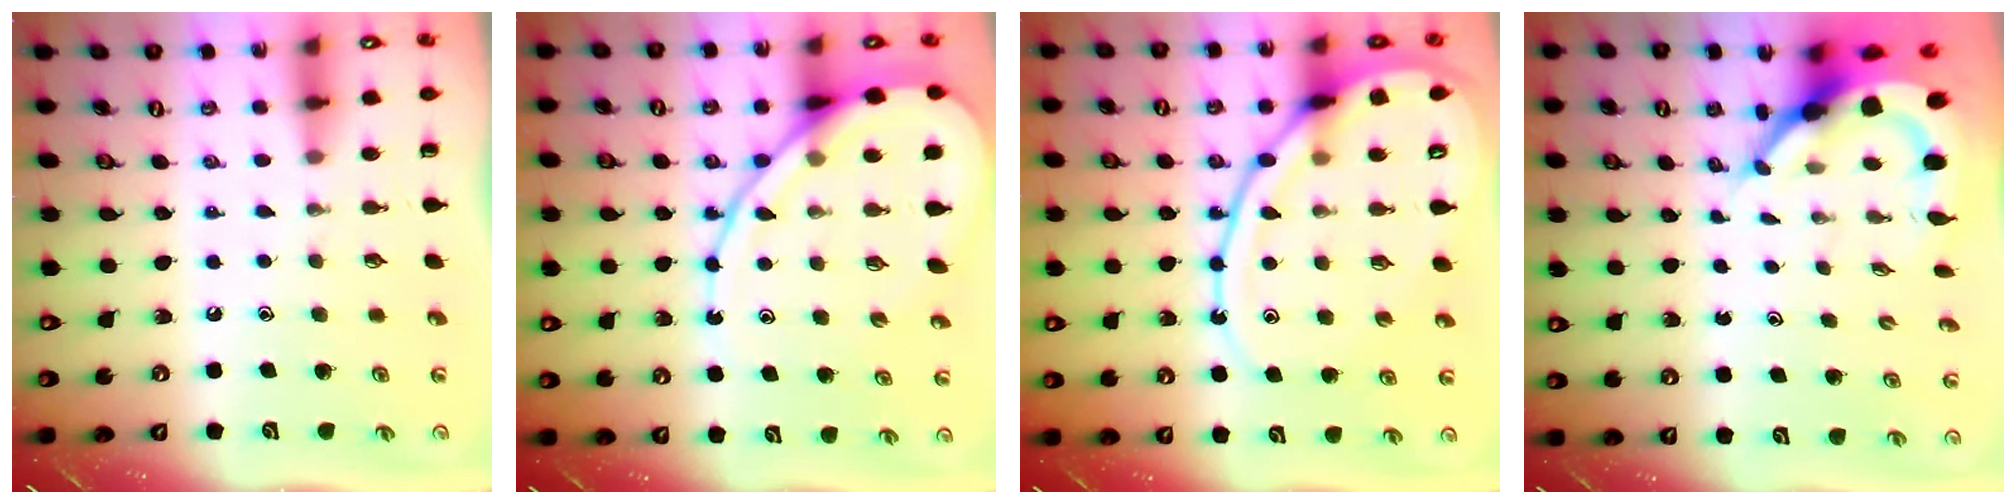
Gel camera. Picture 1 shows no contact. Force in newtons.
{"total": 14.7, "press": 14.6, "slide": 1.7}
{"total": 16.8, "press": 16.8, "slide": 1.5}
{"total": 7.2, "press": 7.1, "slide": 0.9}